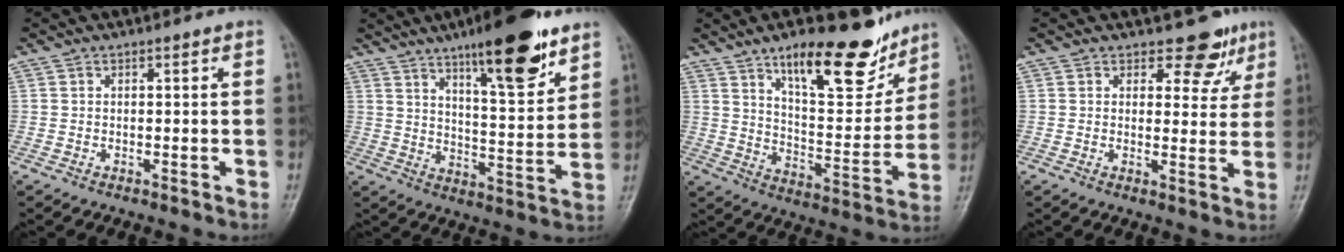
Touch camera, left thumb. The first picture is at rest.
{"total": 16.6, "force": [10.6, 4.1, 12.2], "torque": [-0.159, -0.060, 0.168]}
{"total": 18.7, "force": [12.6, 6.6, 12.2], "torque": [-0.133, -0.078, 0.204]}
{"total": 5.6, "force": [4.1, 3.4, 1.8], "torque": [0.011, -0.026, 0.044]}